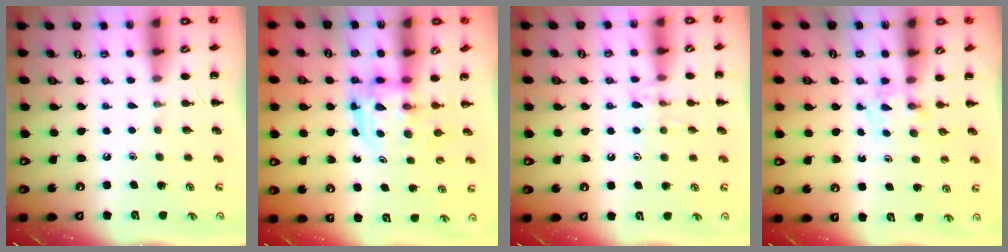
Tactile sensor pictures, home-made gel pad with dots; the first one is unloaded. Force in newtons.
{"total": 3.1, "press": 3.1, "slide": 0.2}
{"total": 8.5, "press": 8.4, "slide": 1.2}
{"total": 3.3, "press": 3.0, "slide": 1.3}